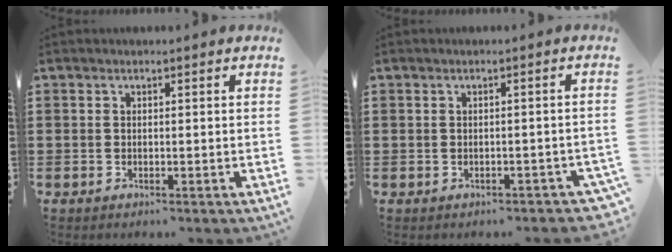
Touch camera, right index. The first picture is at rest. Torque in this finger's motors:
{"motor_torque": [1.14, -0.82, -0.04, -0.21]}